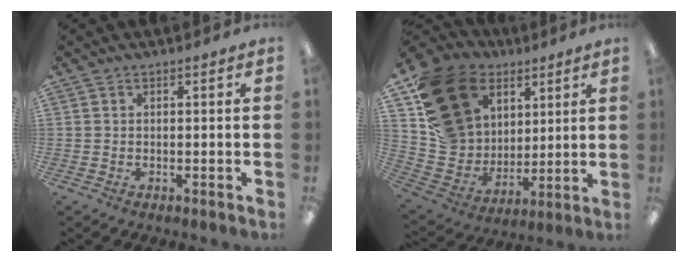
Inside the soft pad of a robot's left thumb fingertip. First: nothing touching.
{"total": 21.6, "force": [11.0, 15.9, 9.6], "torque": [-0.182, -0.042, 0.225]}